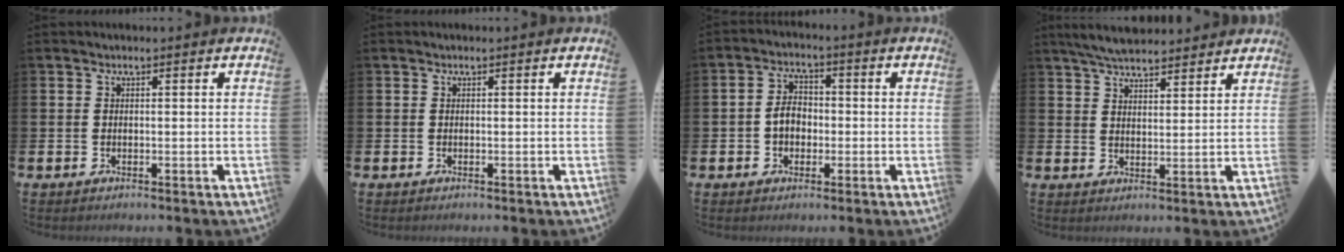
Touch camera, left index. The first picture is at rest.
{"total": 0.0}
{"total": 3.7, "force": [-0.7, 2.8, 2.4], "torque": [-0.040, 0.006, -0.018]}
{"total": 5.4, "force": [5.2, 0.8, 1.3], "torque": [-0.038, -0.017, 0.096]}